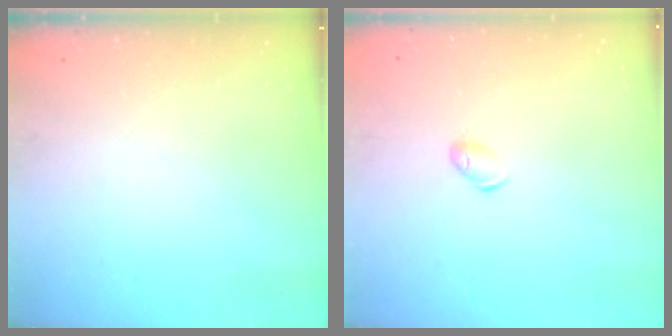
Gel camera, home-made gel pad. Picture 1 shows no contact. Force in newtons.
{"total": 5.2, "press": 5.2, "slide": 0.8}